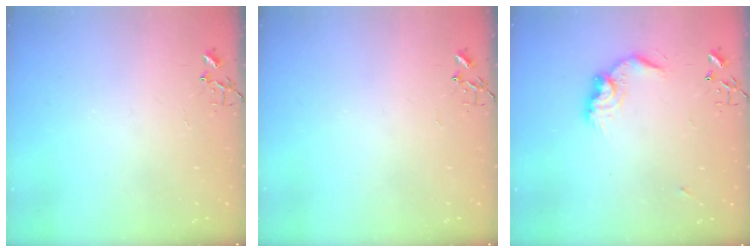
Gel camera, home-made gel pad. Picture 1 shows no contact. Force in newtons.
{"total": 0.0}
{"total": 12.5, "press": 12.5, "slide": 0.7}